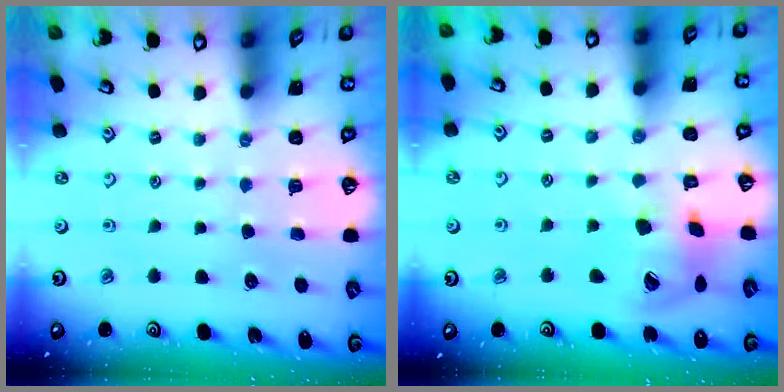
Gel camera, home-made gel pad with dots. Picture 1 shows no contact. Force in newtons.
{"total": 14.2, "press": 14.1, "slide": 2.0}